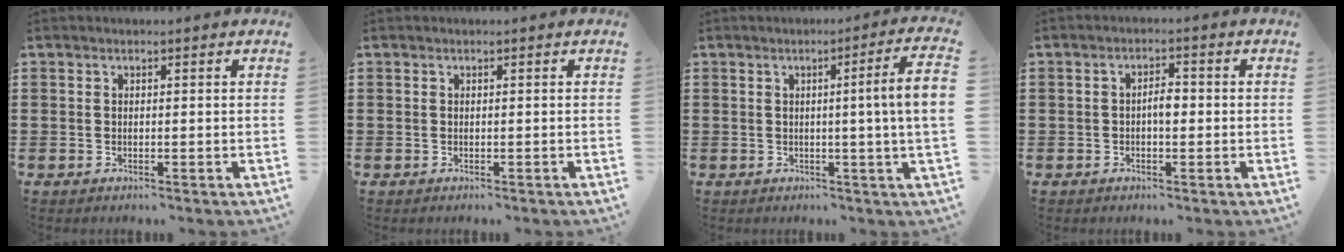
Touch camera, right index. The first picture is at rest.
{"total": 0.0}
{"total": 6.4, "force": [0.5, -0.9, 6.3], "torque": [-0.097, -0.017, 0.000]}
{"total": 2.5, "force": [-0.3, 1.0, 2.3], "torque": [-0.042, 0.003, -0.007]}